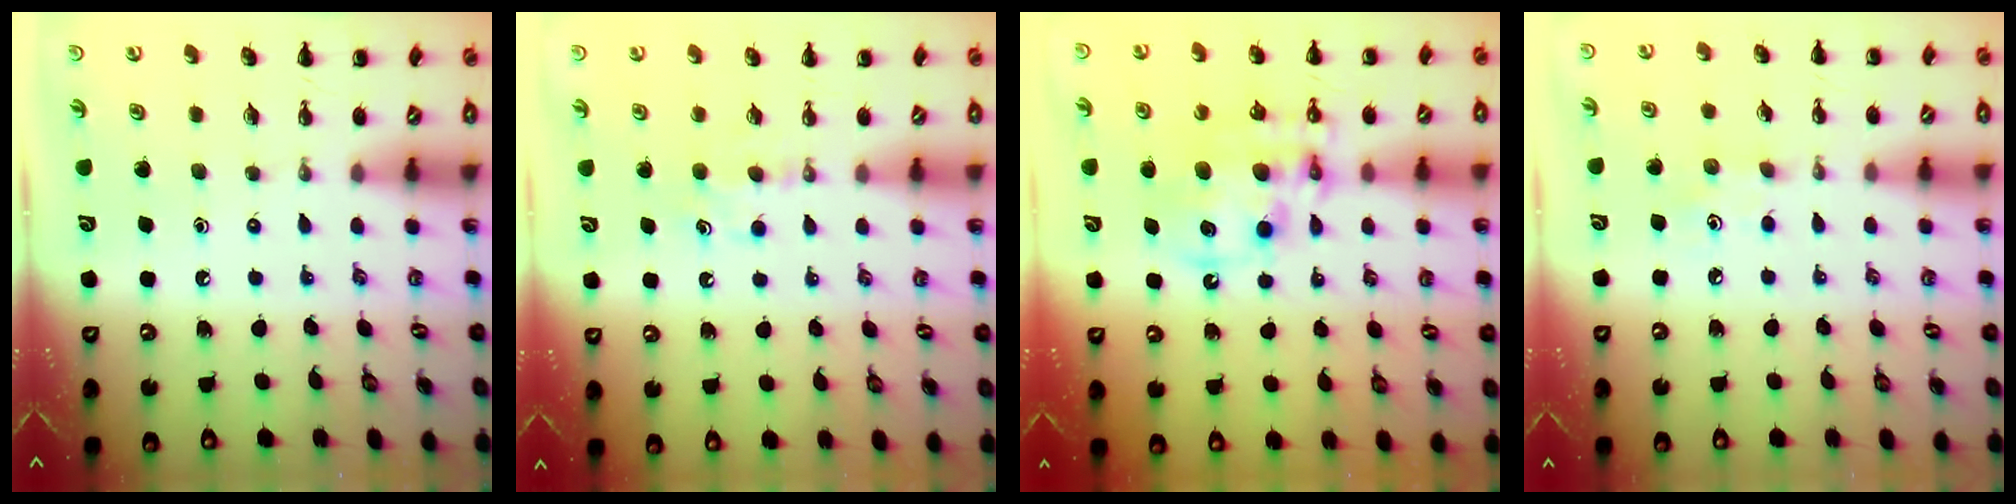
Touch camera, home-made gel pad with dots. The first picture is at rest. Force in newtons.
{"total": 4.8, "press": 4.6, "slide": 1.2}
{"total": 12.5, "press": 12.1, "slide": 2.9}
{"total": 4.5, "press": 4.3, "slide": 1.3}